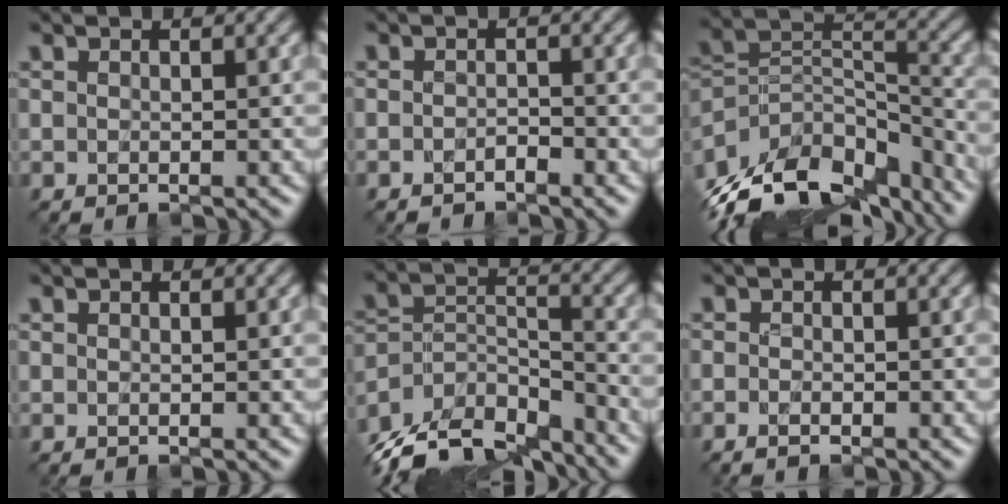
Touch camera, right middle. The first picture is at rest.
{"total": 0.7, "force": [-0.7, -0.1, 0.0], "torque": [-0.003, -0.004, -0.010]}
{"total": 13.5, "force": [-9.8, 6.8, 6.4], "torque": [-0.164, 0.010, -0.157]}
{"total": 0.0}
{"total": 11.0, "force": [-9.5, 4.3, 3.4], "torque": [-0.076, -0.004, -0.152]}
{"total": 0.7, "force": [-0.6, 0.1, 0.3], "torque": [-0.007, -0.008, -0.007]}